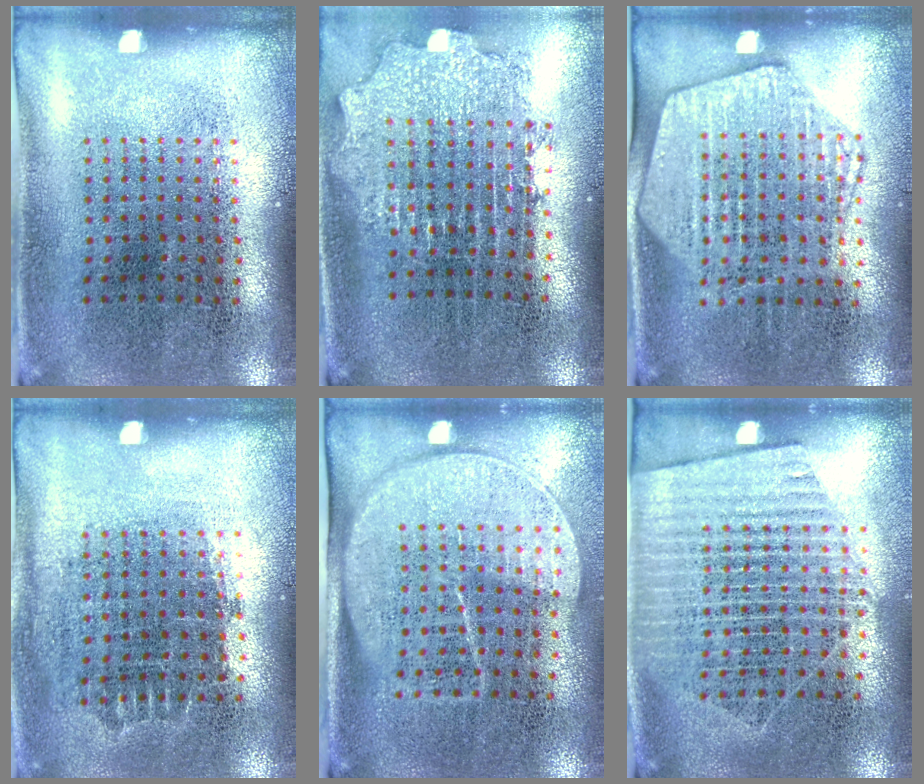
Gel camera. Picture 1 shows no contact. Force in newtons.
{"total": 2.0, "press": 1.5, "slide": 1.3}
{"total": 1.9, "press": 1.8, "slide": 0.7}
{"total": 0.8, "press": 0.8, "slide": 0.3}
{"total": 1.8, "press": 1.5, "slide": 1.0}
{"total": 1.6, "press": 1.4, "slide": 0.8}